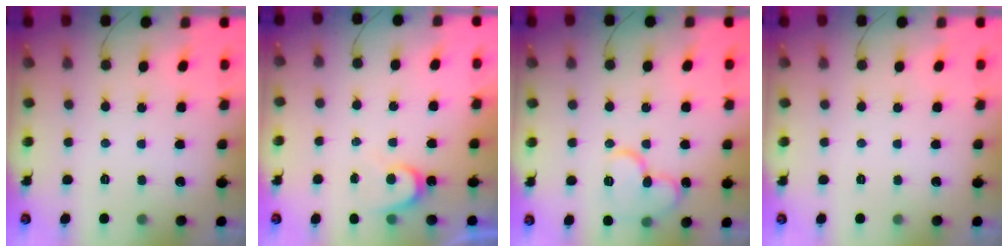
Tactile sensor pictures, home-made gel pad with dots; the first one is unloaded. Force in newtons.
{"total": 4.8, "press": 4.8, "slide": 0.7}
{"total": 12.2, "press": 12.1, "slide": 1.7}
{"total": 0.0}